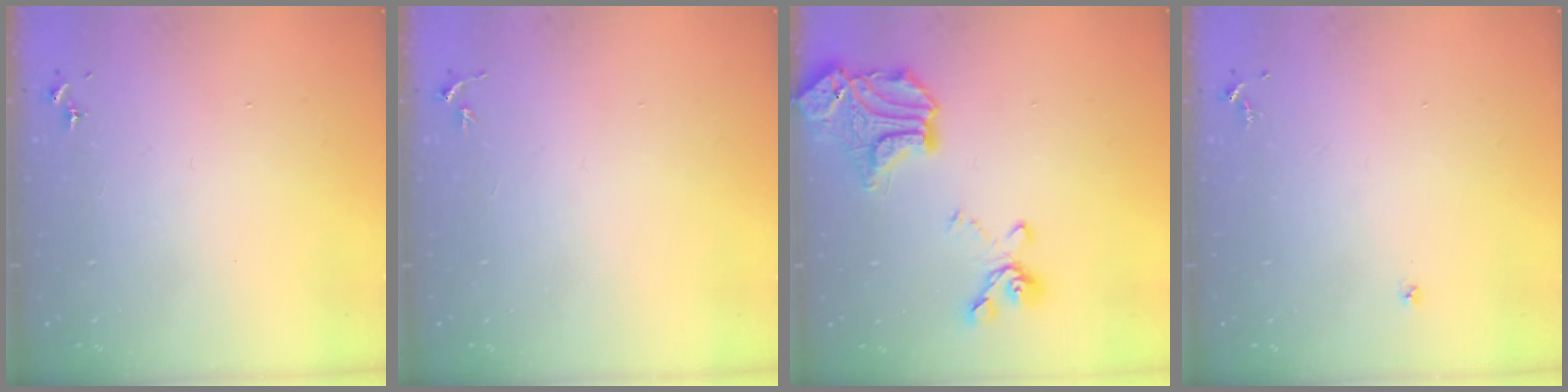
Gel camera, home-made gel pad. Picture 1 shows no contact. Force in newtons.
{"total": 2.6, "press": 2.5, "slide": 0.3}
{"total": 21.0, "press": 20.9, "slide": 2.0}
{"total": 4.3, "press": 4.3, "slide": 0.4}